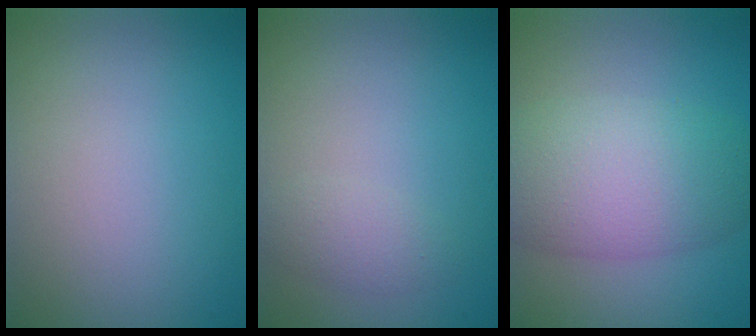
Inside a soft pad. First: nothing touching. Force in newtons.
{"total": 1.5, "press": 1.5, "slide": 0.2}
{"total": 7.4, "press": 7.4, "slide": 0.3}